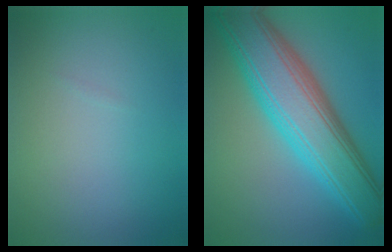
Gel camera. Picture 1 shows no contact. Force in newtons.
{"total": 10.2, "press": 10.2, "slide": 0.4}